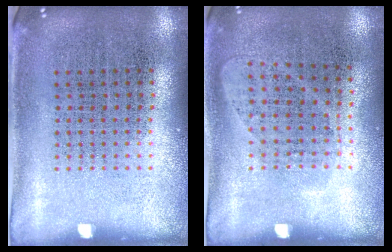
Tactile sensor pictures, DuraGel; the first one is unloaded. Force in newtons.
{"total": 1.0, "press": 0.8, "slide": 0.5}